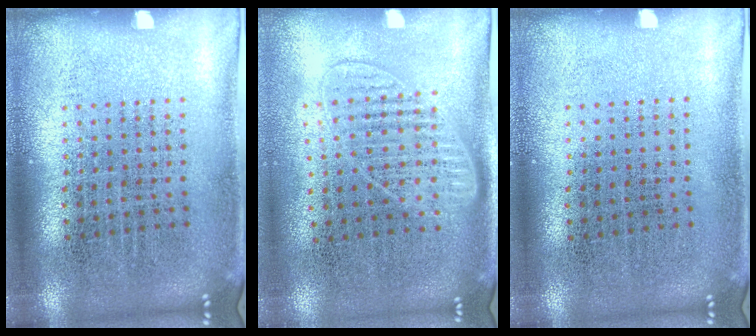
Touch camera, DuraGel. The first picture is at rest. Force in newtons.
{"total": 1.3, "press": 1.2, "slide": 0.5}
{"total": 0.0}